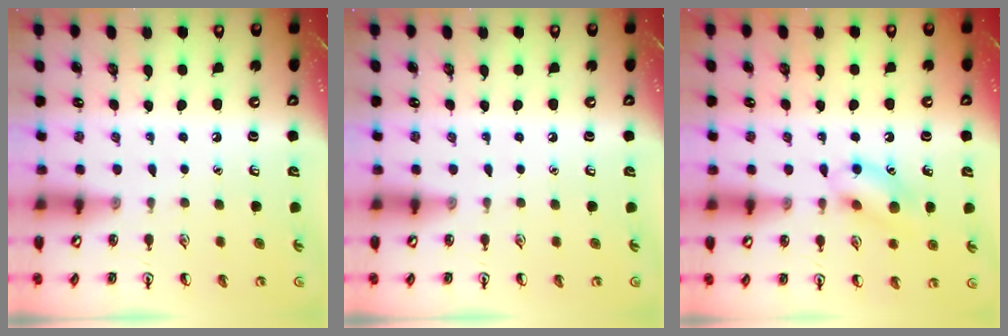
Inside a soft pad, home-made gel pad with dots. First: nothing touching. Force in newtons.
{"total": 0.0}
{"total": 11.6, "press": 11.5, "slide": 1.6}